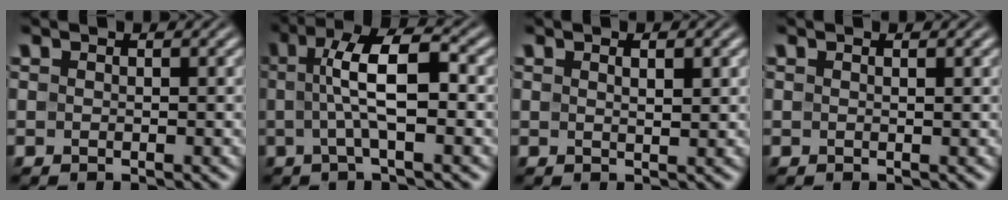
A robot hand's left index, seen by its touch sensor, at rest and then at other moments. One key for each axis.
{"total": 5.7, "fx": 0.3, "fy": 1.4, "fz": 5.5, "tx": -0.098, "ty": 0.011, "tz": 0.002}
{"total": 1.6, "fx": 0.8, "fy": 0.4, "fz": 1.3, "tx": -0.019, "ty": 0.001, "tz": 0.012}
{"total": 0.5, "fx": 0.3, "fy": 0.0, "fz": 0.4, "tx": -0.005, "ty": 0.002, "tz": 0.004}